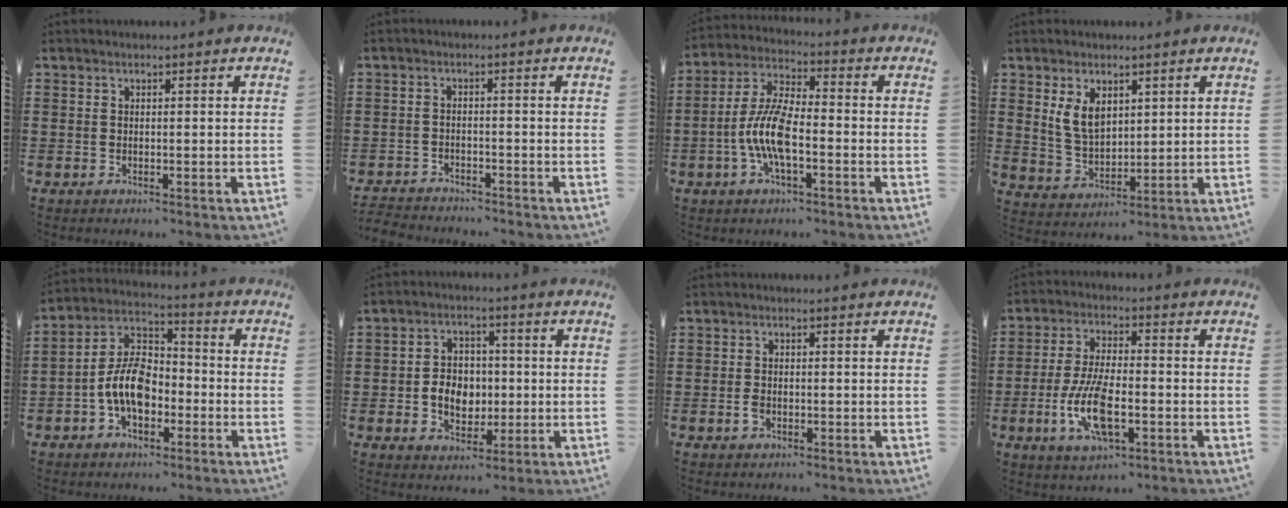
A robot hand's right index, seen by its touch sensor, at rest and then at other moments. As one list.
[{"total": 2.2, "force": [-2.1, 0.2, -0.2], "torque": [-0.004, 0.000, -0.048]}, {"total": 8.8, "force": [-2.5, 3.1, 7.9], "torque": [-0.188, -0.013, -0.053]}, {"total": 5.6, "force": [2.4, 3.5, 3.6], "torque": [-0.090, 0.007, 0.044]}, {"total": 9.4, "force": [-2.9, 5.5, 7.0], "torque": [-0.171, 0.004, -0.062]}, {"total": 6.1, "force": [-0.7, 4.9, 3.6], "torque": [-0.061, 0.008, -0.016]}, {"total": 1.6, "force": [-0.6, 0.9, 1.1], "torque": [-0.030, -0.005, -0.013]}, {"total": 10.1, "force": [-3.1, 4.0, 8.8], "torque": [-0.198, -0.014, -0.057]}]